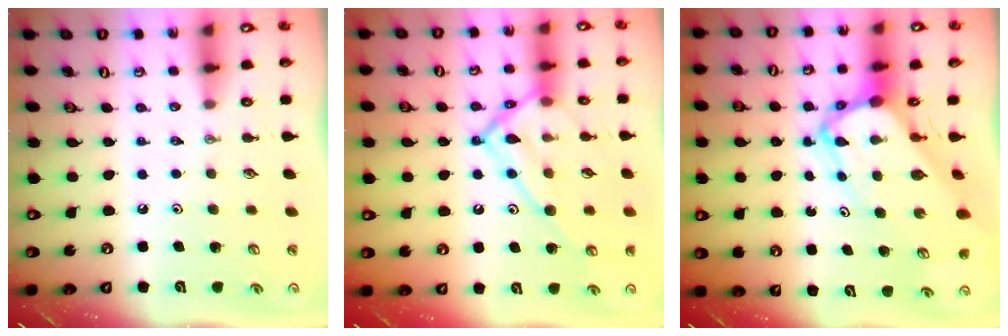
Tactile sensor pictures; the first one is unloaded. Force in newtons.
{"total": 17.0, "press": 16.9, "slide": 1.5}
{"total": 9.2, "press": 9.1, "slide": 0.9}